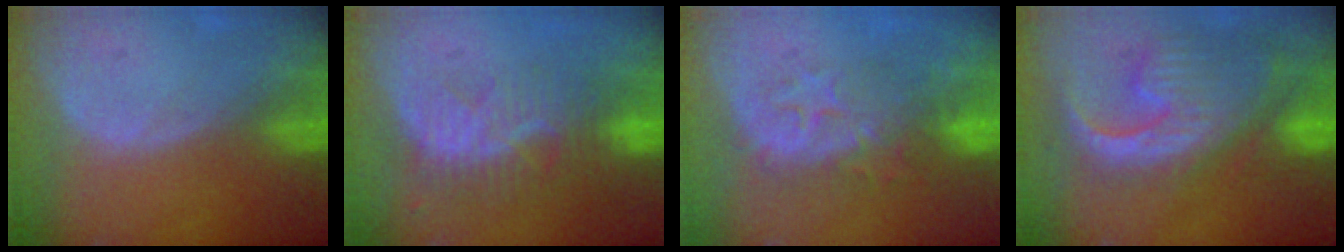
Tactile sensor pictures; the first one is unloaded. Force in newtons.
{"total": 8.5, "press": 7.7, "slide": 3.5}
{"total": 7.9, "press": 7.7, "slide": 1.6}
{"total": 13.0, "press": 11.2, "slide": 6.6}